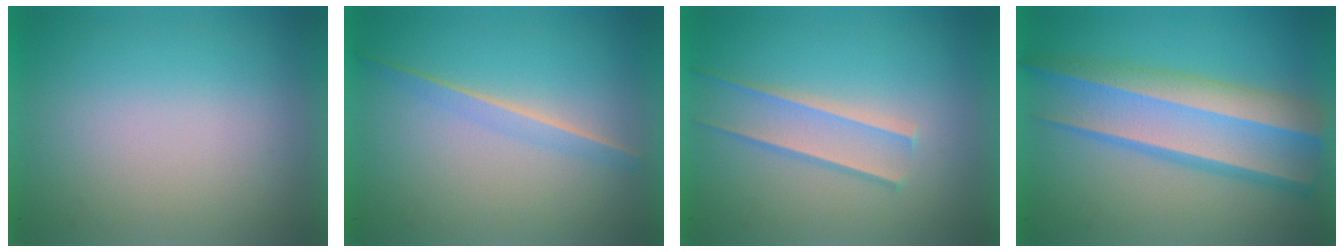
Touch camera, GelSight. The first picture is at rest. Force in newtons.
{"total": 1.3}
{"total": 1.6}
{"total": 6.6}